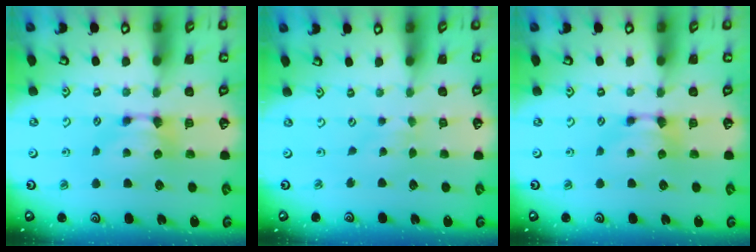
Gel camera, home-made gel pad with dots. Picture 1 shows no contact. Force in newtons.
{"total": 2.8, "press": 2.8, "slide": 0.2}
{"total": 0.0}